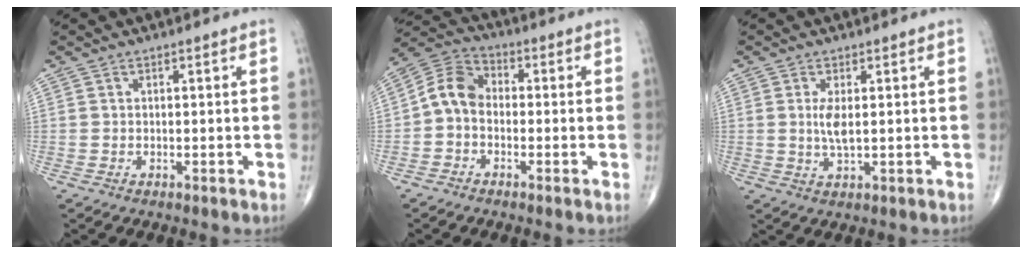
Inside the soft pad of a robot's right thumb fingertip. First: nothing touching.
{"total": 7.1, "force": [-1.2, 5.3, 4.6], "torque": [-0.073, 0.029, -0.042]}
{"total": 3.5, "force": [0.5, 1.0, 3.4], "torque": [-0.072, -0.010, 0.014]}